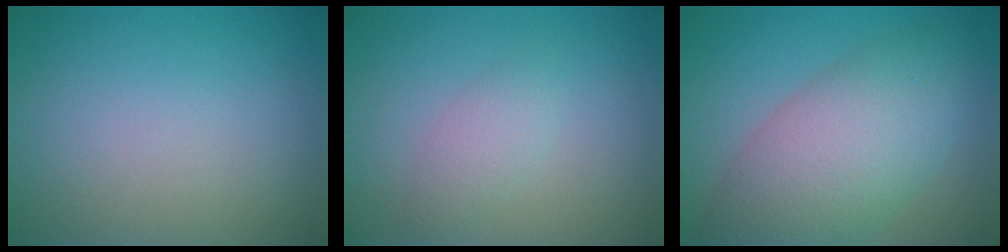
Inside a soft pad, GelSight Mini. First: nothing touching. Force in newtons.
{"total": 1.8, "press": 1.8, "slide": 0.0}
{"total": 8.5, "press": 8.5, "slide": 0.0}